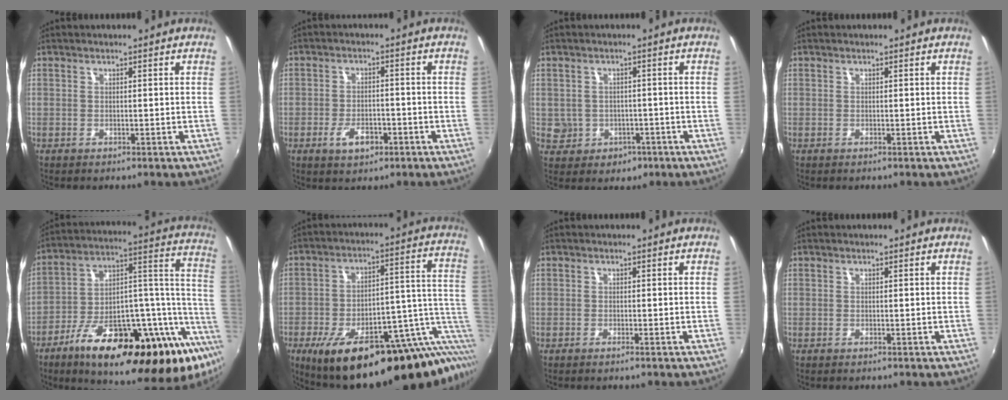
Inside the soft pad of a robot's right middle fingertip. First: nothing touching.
{"total": 4.7, "force": [-2.1, 2.4, 3.5], "torque": [-0.073, -0.005, -0.032]}
{"total": 5.9, "force": [-1.3, 5.6, 1.6], "torque": [-0.051, 0.007, -0.003]}
{"total": 0.0}
{"total": 34.1, "force": [-17.6, 11.1, 27.0], "torque": [-0.373, 0.009, -0.269]}
{"total": 30.4, "force": [-20.0, 9.6, 20.7], "torque": [-0.278, -0.011, -0.268]}
{"total": 0.7, "force": [-0.5, -0.2, 0.4], "torque": [-0.006, 0.000, -0.011]}
{"total": 0.0}